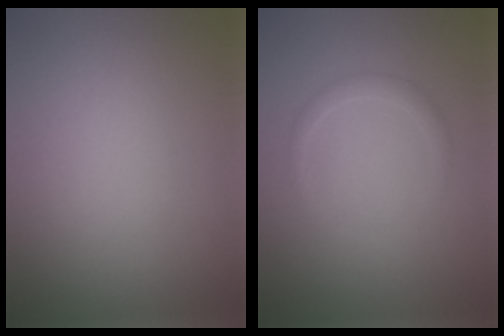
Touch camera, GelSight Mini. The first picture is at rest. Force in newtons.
{"total": 1.3, "press": 1.3, "slide": 0.1}